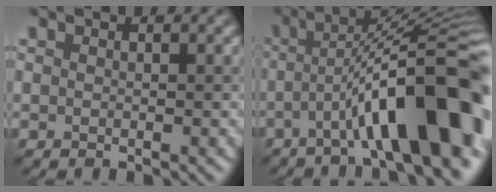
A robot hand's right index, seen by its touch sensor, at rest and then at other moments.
{"total": 13.2, "force": [-4.2, 2.7, 12.2], "torque": [-0.171, 0.023, -0.052]}